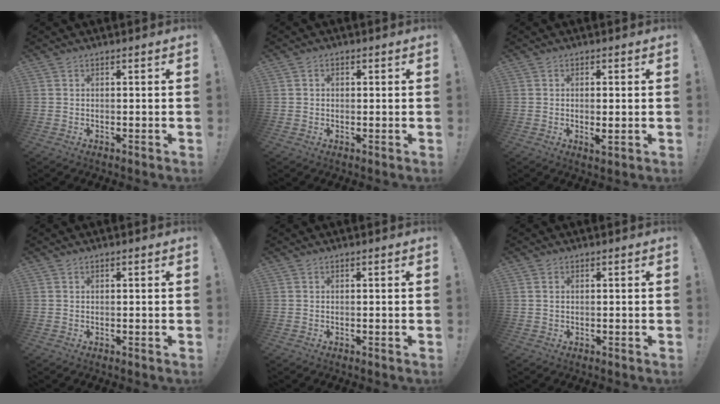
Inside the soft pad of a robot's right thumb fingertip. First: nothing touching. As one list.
[{"total": 1.1, "force": [0.0, 1.0, 0.6], "torque": [-0.003, 0.001, -0.002]}, {"total": 2.7, "force": [0.0, 0.5, 2.7], "torque": [-0.037, -0.005, -0.001]}, {"total": 0.0}, {"total": 0.0}, {"total": 0.9, "force": [0.4, 0.7, 0.5], "torque": [-0.014, 0.005, 0.008]}]